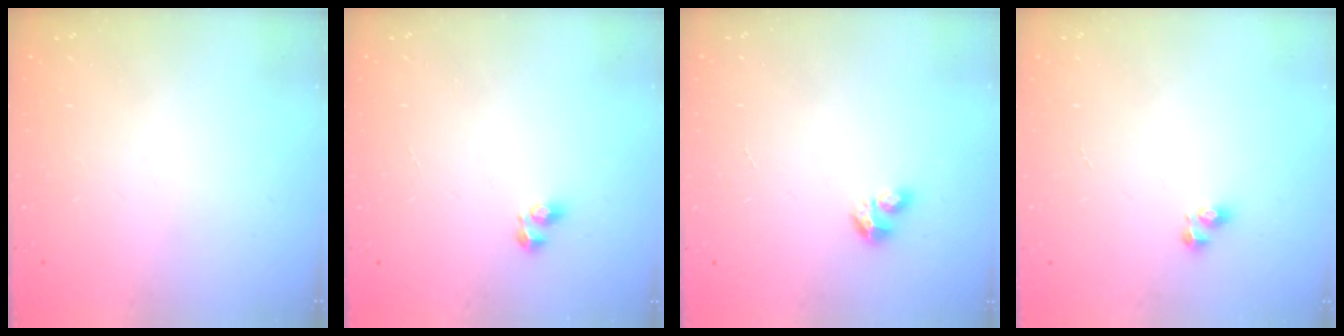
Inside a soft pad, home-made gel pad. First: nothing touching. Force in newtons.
{"total": 2.5, "press": 2.3, "slide": 0.9}
{"total": 2.8, "press": 2.8, "slide": 0.2}
{"total": 2.6, "press": 2.6, "slide": 0.4}